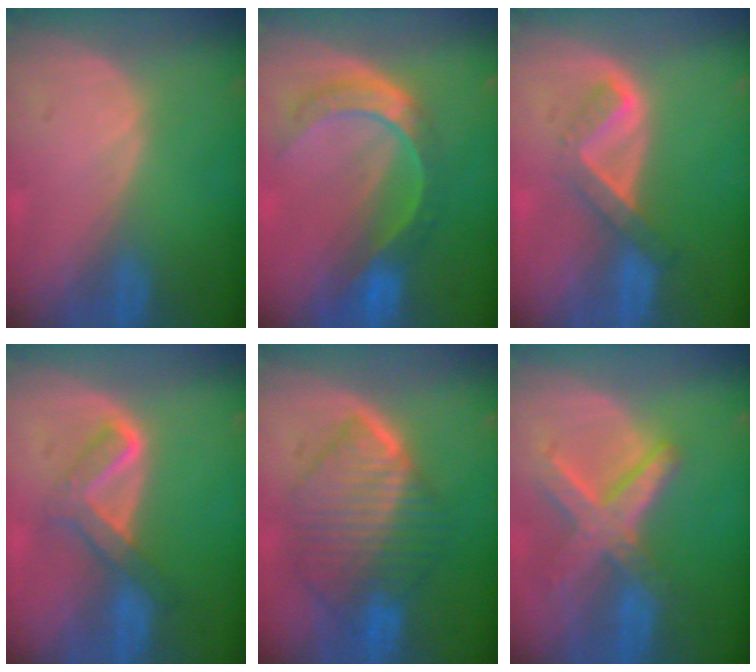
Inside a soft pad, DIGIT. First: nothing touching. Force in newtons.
{"total": 8.3, "press": 7.0, "slide": 4.5}
{"total": 5.1, "press": 4.4, "slide": 2.6}
{"total": 5.2, "press": 5.2, "slide": 0.1}
{"total": 10.5, "press": 10.4, "slide": 1.0}
{"total": 8.3, "press": 7.1, "slide": 4.3}